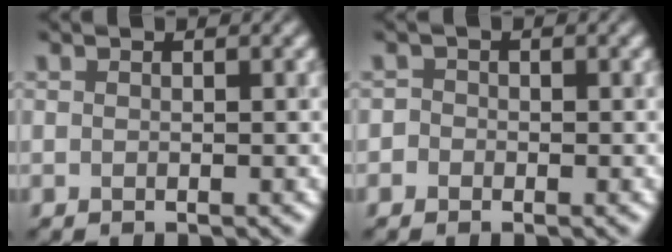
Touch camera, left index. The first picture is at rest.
{"total": 0.9, "force": [-0.4, 0.8, 0.2], "torque": [0.004, -0.001, -0.014]}